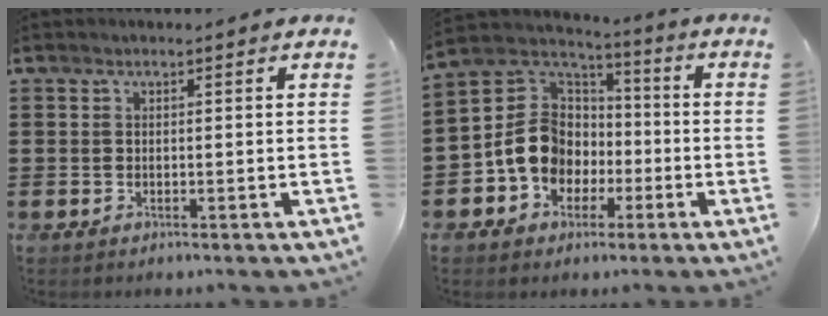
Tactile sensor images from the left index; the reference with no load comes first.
{"total": 11.2, "force": [-2.9, 9.5, 5.2], "torque": [-0.156, 0.012, -0.059]}